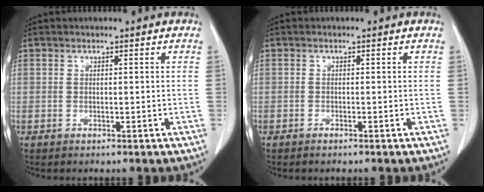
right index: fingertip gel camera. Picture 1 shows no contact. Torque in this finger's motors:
{"motor_torque": [0.10, -0.05, 0.01, 0.01]}